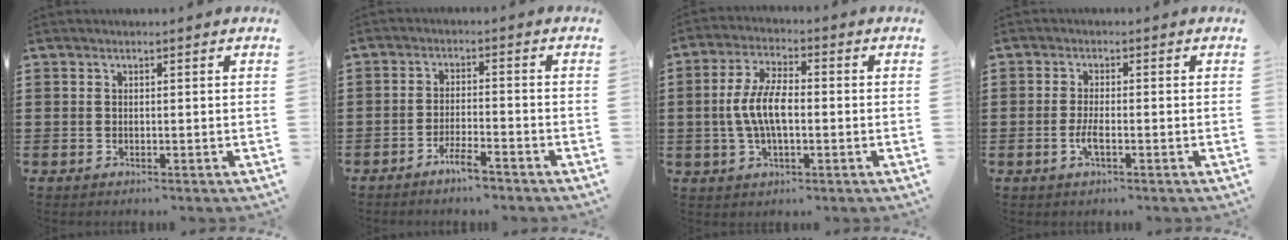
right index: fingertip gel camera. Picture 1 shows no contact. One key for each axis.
{"total": 3.9, "fx": -3.2, "fy": 0.4, "fz": 2.2, "tx": -0.051, "ty": 0.001, "tz": -0.063}
{"total": 7.4, "fx": -0.7, "fy": 3.2, "fz": 6.6, "tx": -0.152, "ty": -0.003, "tz": -0.021}
{"total": 2.6, "fx": -0.9, "fy": 0.7, "fz": 2.3, "tx": -0.052, "ty": -0.005, "tz": -0.020}